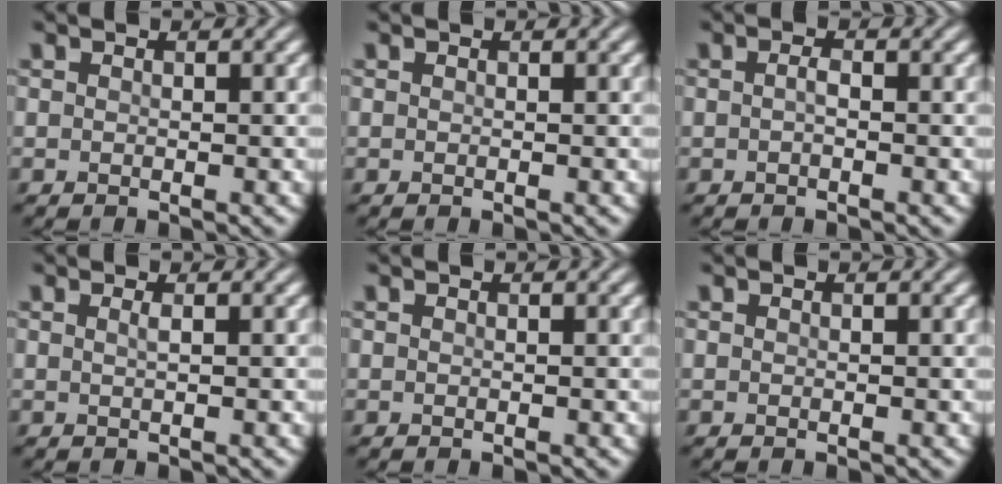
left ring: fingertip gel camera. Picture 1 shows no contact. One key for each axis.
{"total": 0.0}
{"total": 0.8, "fx": -0.2, "fy": 0.3, "fz": 0.8, "tx": -0.018, "ty": 0.000, "tz": -0.004}
{"total": 0.8, "fx": 0.2, "fy": 0.3, "fz": 0.8, "tx": -0.009, "ty": 0.003, "tz": 0.001}
{"total": 0.0}
{"total": 0.0}